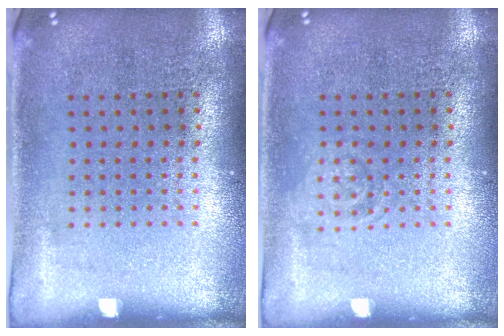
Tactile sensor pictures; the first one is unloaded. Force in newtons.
{"total": 1.0, "press": 1.0, "slide": 0.2}